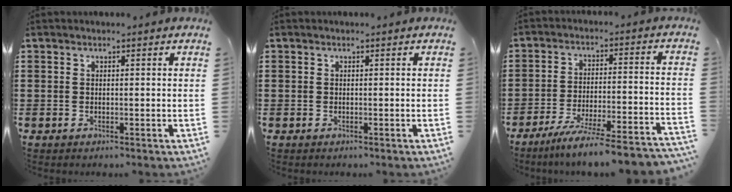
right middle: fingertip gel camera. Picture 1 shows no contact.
{"total": 0.0}
{"total": 7.4, "force": [-6.6, -0.7, 3.4], "torque": [-0.052, -0.010, -0.125]}